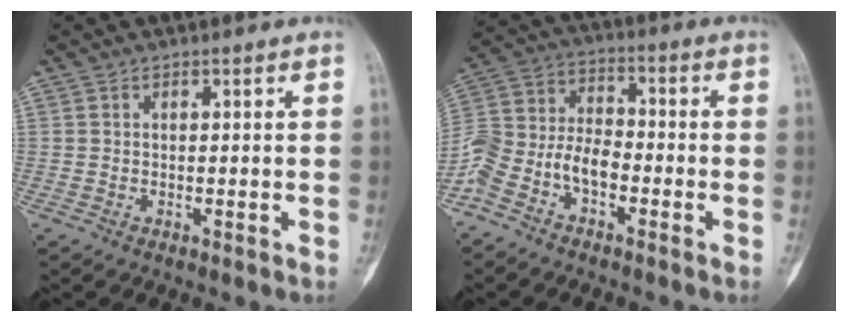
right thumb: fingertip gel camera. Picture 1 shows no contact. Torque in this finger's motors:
{"motor_torque": [0.16, 0.05, 0.30, 0.03, 0.08]}